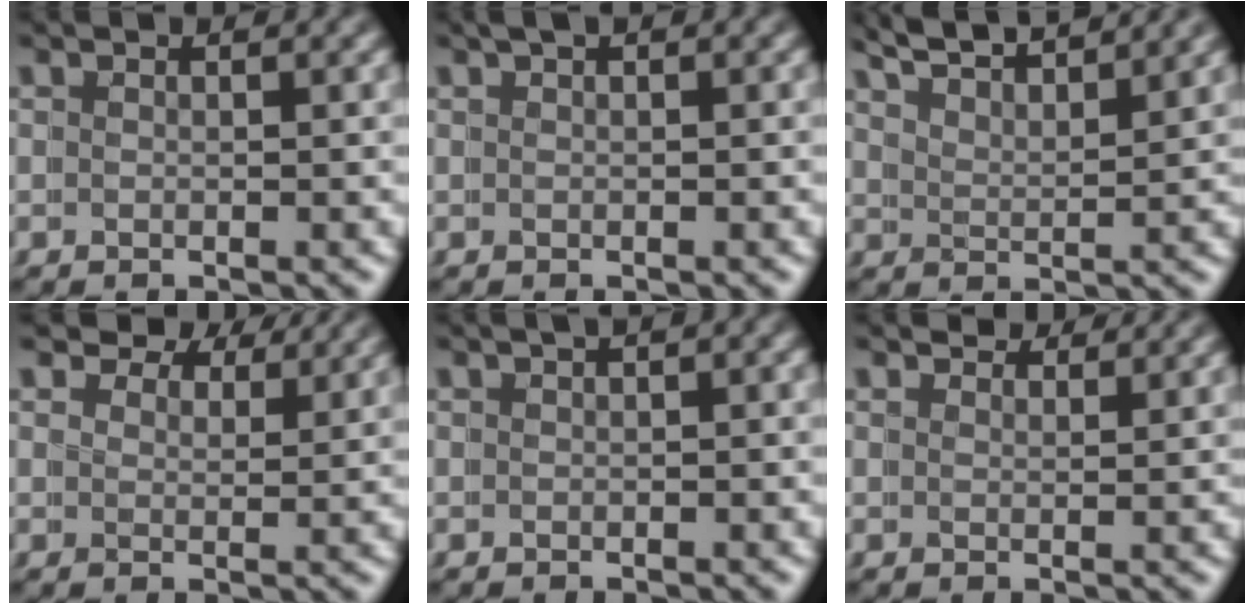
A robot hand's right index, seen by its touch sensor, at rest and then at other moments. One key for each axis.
{"total": 1.0, "fx": 0.7, "fy": 0.1, "fz": 0.7, "tx": -0.009, "ty": 0.010, "tz": 0.008}
{"total": 5.5, "fx": 5.3, "fy": -0.1, "fz": 1.6, "tx": -0.036, "ty": 0.007, "tz": 0.087}
{"total": 3.7, "fx": 3.6, "fy": 0.2, "fz": 0.4, "tx": -0.001, "ty": 0.001, "tz": 0.056}
{"total": 0.9, "fx": 0.0, "fy": 0.6, "fz": 0.7, "tx": 0.000, "ty": 0.013, "tz": -0.008}
{"total": 2.6, "fx": 2.6, "fy": -0.3, "fz": 0.2, "tx": 0.007, "ty": 0.003, "tz": 0.040}